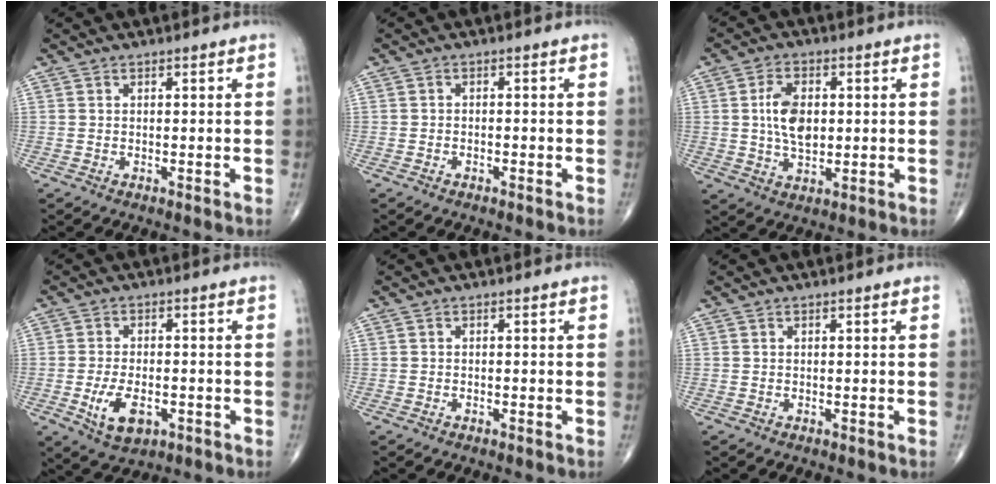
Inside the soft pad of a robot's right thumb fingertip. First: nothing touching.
{"total": 0.7, "force": [-0.5, 0.4, 0.3], "torque": [-0.007, 0.003, -0.011]}
{"total": 8.2, "force": [0.9, 4.9, 6.5], "torque": [-0.109, -0.001, 0.017]}
{"total": 7.6, "force": [-2.5, 4.2, 5.8], "torque": [-0.101, 0.001, -0.034]}
{"total": 0.0}
{"total": 0.0}